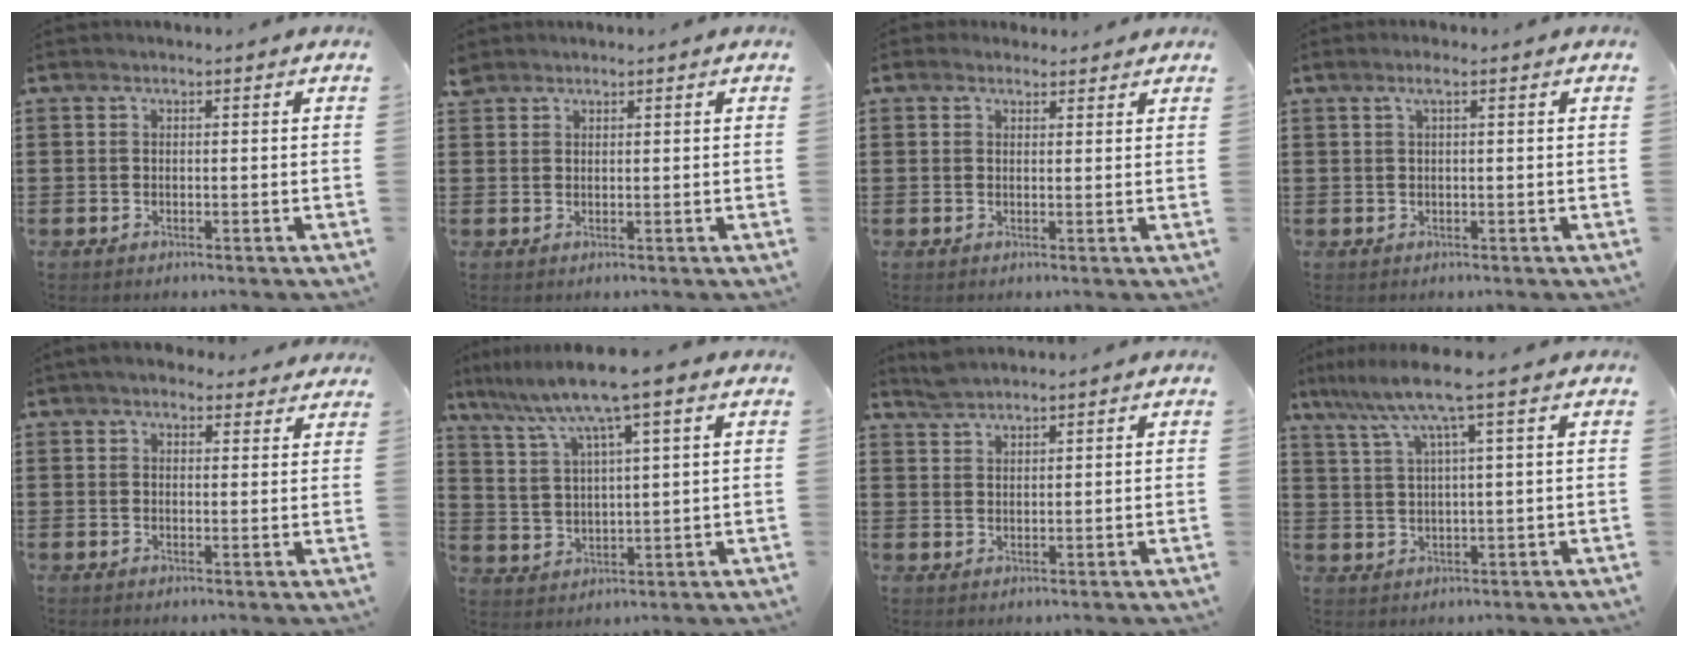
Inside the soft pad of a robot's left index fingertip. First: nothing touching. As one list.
[{"total": 1.5, "force": [1.4, 0.7, 0.2], "torque": [-0.007, 0.003, 0.028]}, {"total": 1.8, "force": [1.6, 0.9, 0.2], "torque": [-0.008, 0.005, 0.032]}, {"total": 1.6, "force": [0.5, 0.1, 1.5], "torque": [-0.030, 0.001, 0.010]}, {"total": 3.3, "force": [2.7, 1.4, 1.1], "torque": [-0.030, -0.001, 0.050]}, {"total": 8.2, "force": [5.5, 0.6, 6.0], "torque": [-0.131, -0.020, 0.092]}, {"total": 2.3, "force": [2.2, 0.3, 0.3], "torque": [-0.012, 0.003, 0.044]}, {"total": 7.1, "force": [3.8, 0.2, 5.9], "torque": [-0.134, -0.010, 0.061]}]